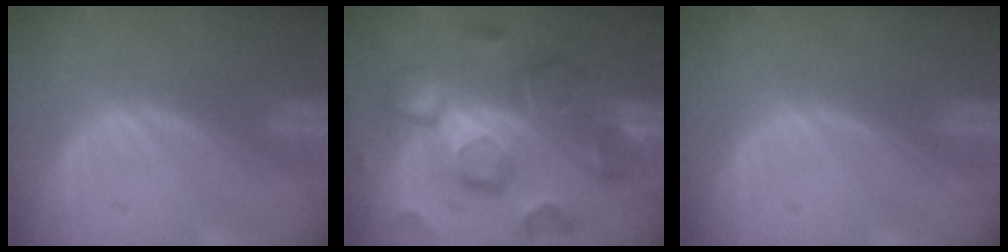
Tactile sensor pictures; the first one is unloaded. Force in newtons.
{"total": 11.5, "press": 11.4, "slide": 1.0}
{"total": 0.0}